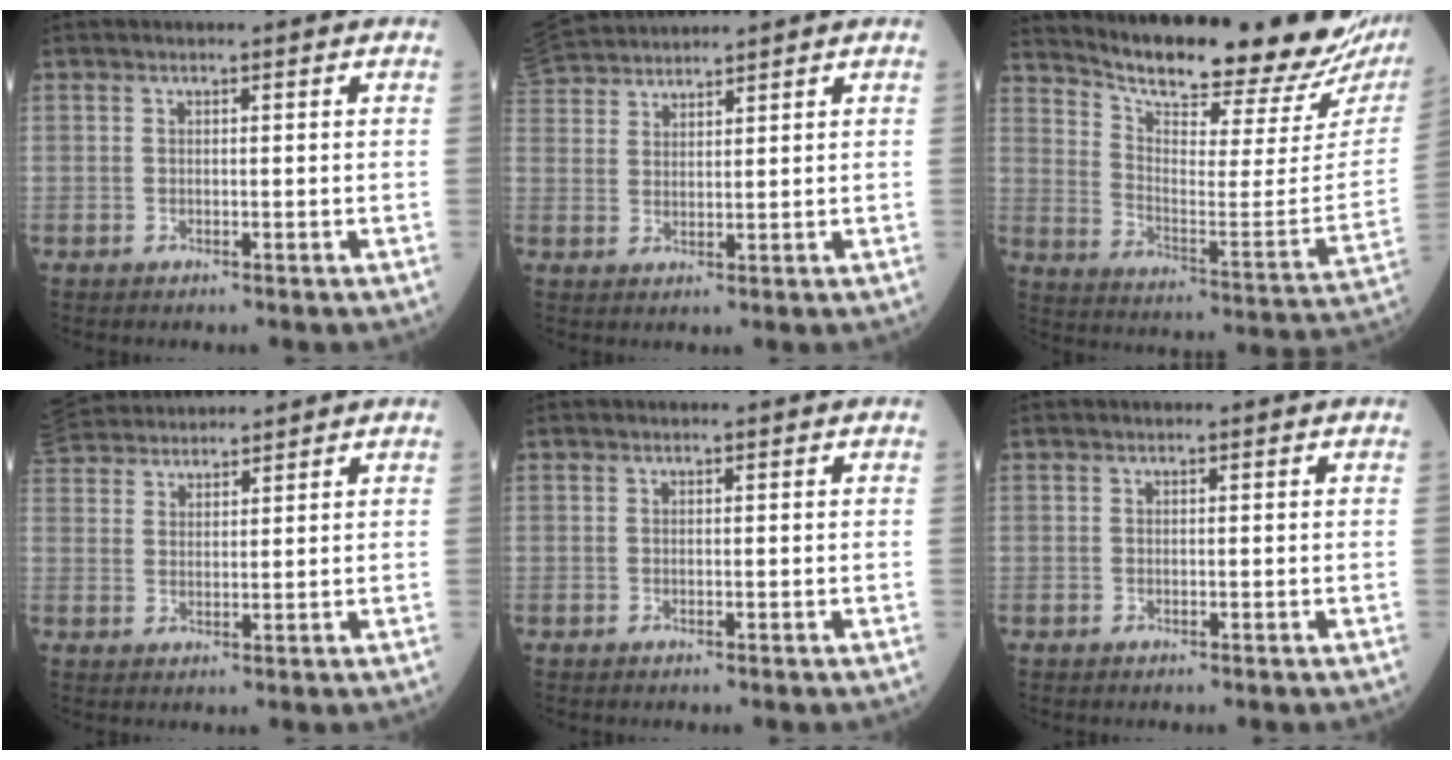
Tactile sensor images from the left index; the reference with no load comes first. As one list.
[{"total": 8.0, "force": [7.7, 0.9, 1.9], "torque": [-0.048, 0.034, 0.150]}, {"total": 26.0, "force": [23.3, 3.4, 10.9], "torque": [-0.182, -0.083, 0.312]}, {"total": 9.7, "force": [9.2, 1.5, 2.4], "torque": [-0.055, 0.043, 0.168]}, {"total": 0.0}, {"total": 0.0}]